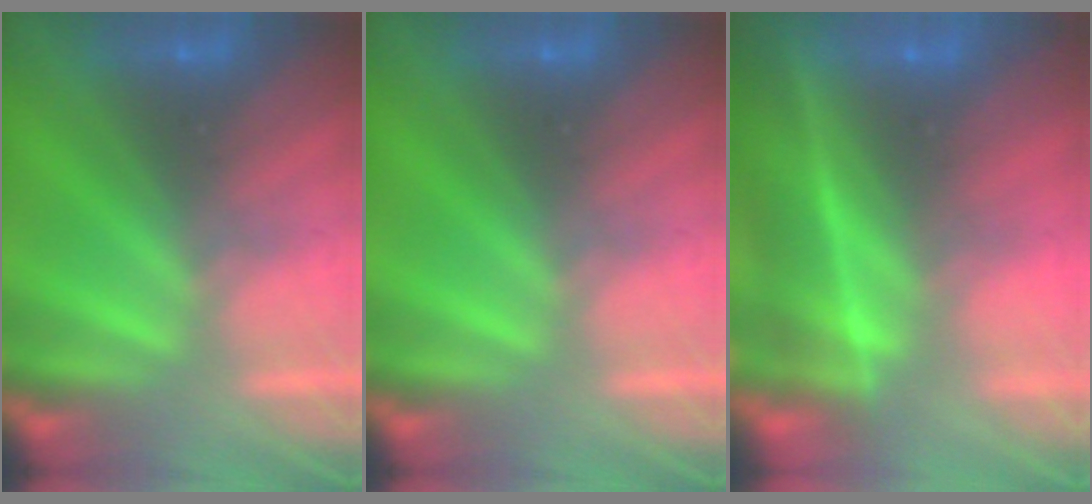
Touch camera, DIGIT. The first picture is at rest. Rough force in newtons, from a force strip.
{"total": 0.0}
{"total": 14.6}